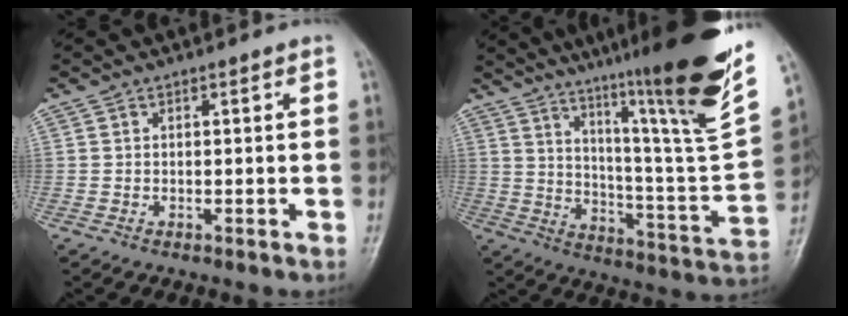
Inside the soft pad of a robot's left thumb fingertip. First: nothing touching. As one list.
[{"total": 29.6, "force": [18.8, 2.7, 22.6], "torque": [-0.318, -0.095, 0.281]}]